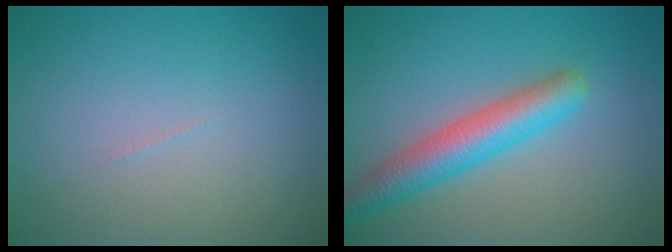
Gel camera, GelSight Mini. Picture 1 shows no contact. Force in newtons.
{"total": 5.0, "press": 5.0, "slide": 0.1}